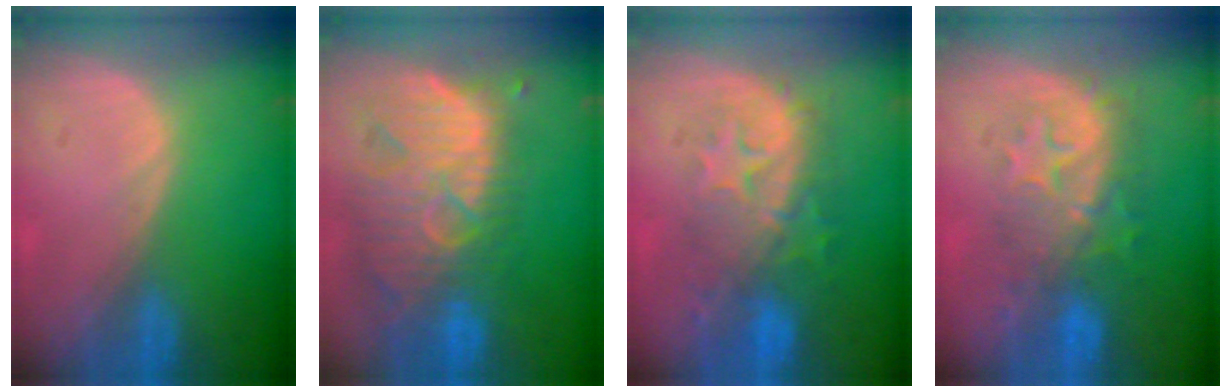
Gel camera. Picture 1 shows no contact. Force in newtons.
{"total": 13.0, "press": 11.3, "slide": 6.5}
{"total": 9.2, "press": 8.8, "slide": 2.5}
{"total": 8.2, "press": 8.1, "slide": 1.0}